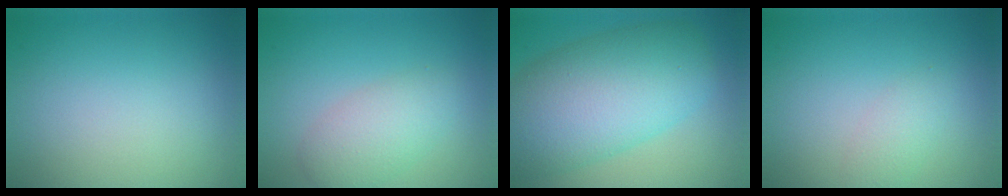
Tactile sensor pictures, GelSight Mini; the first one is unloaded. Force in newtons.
{"total": 3.5, "press": 3.5, "slide": 0.2}
{"total": 10.2, "press": 10.2, "slide": 0.2}
{"total": 1.5, "press": 1.5, "slide": 0.1}